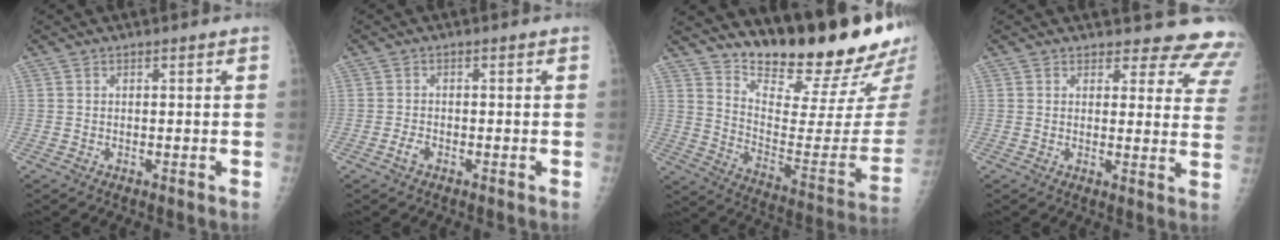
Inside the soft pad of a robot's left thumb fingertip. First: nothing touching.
{"total": 1.7, "force": [-1.1, 0.9, 1.0], "torque": [-0.023, 0.004, -0.020]}
{"total": 23.3, "force": [19.8, 4.5, 11.4], "torque": [-0.137, -0.156, 0.289]}
{"total": 13.0, "force": [12.1, 4.3, 1.7], "torque": [0.037, -0.096, 0.105]}